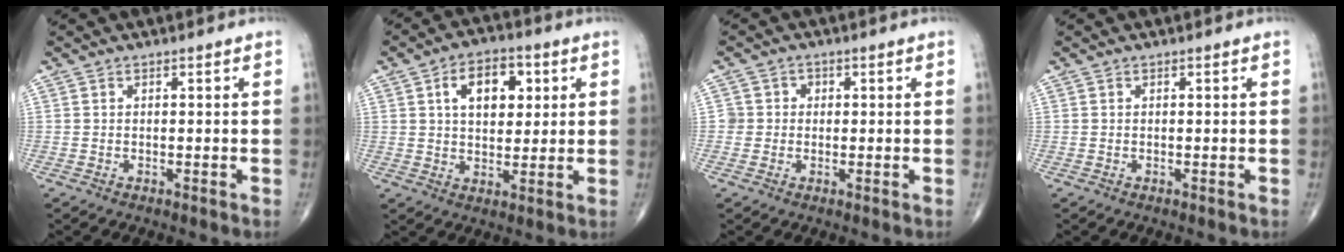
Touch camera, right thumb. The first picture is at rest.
{"total": 10.2, "force": [3.2, 6.3, 7.4], "torque": [-0.084, -0.002, 0.048]}
{"total": 2.6, "force": [0.1, 2.6, 0.1], "torque": [0.023, 0.008, -0.003]}
{"total": 0.0}